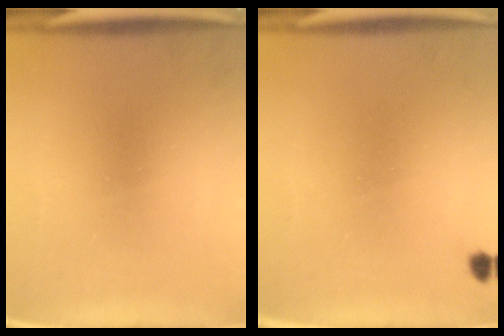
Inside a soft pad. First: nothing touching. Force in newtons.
{"total": 1.0}